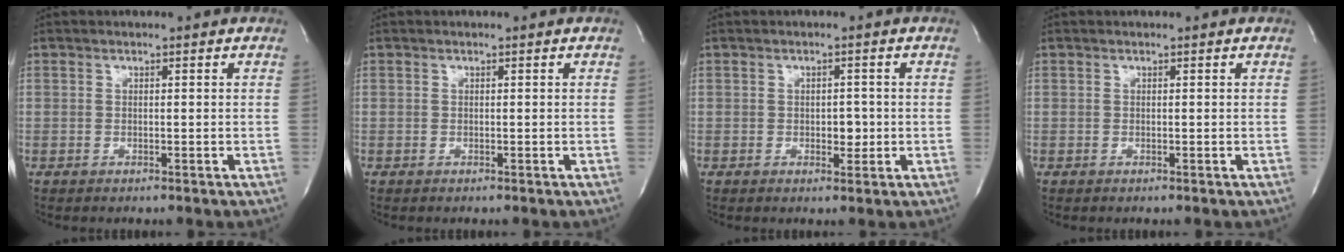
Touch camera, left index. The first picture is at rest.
{"total": 0.0}
{"total": 2.1, "force": [-0.5, 1.3, 1.6], "torque": [-0.018, -0.002, -0.005]}
{"total": 0.0}